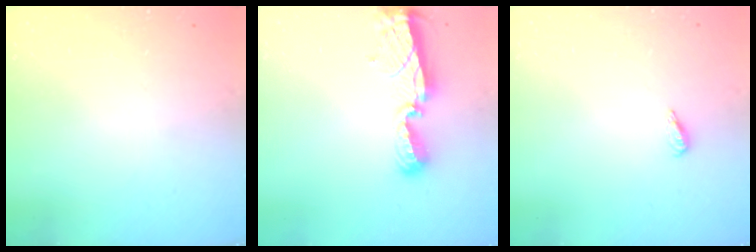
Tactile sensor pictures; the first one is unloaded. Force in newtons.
{"total": 8.7, "press": 8.7, "slide": 0.7}
{"total": 3.1, "press": 3.0, "slide": 0.6}